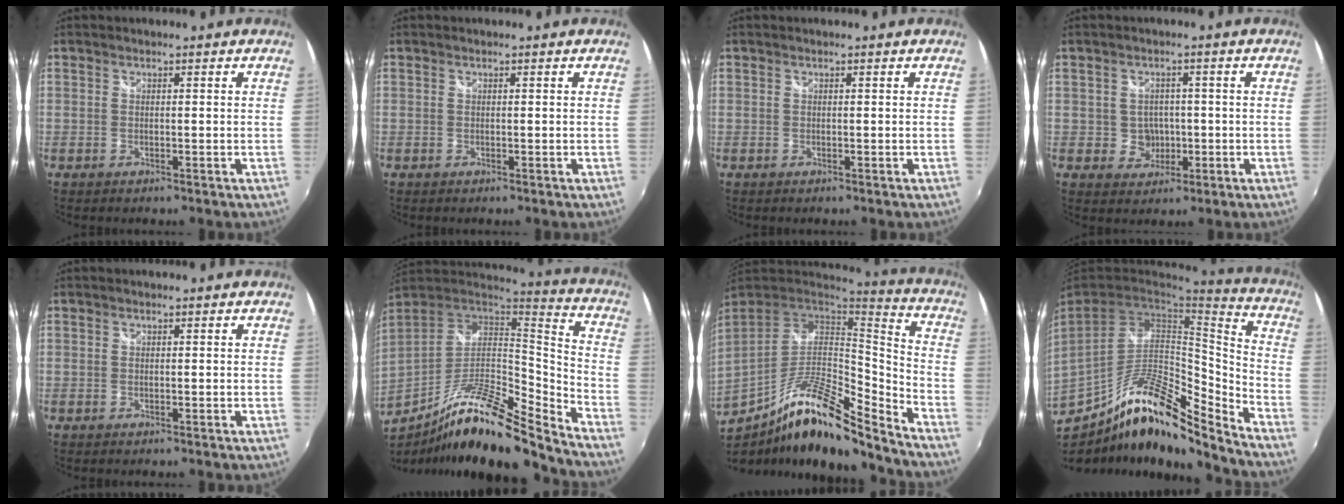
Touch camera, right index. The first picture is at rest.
{"total": 0.0}
{"total": 0.0}
{"total": 4.2, "force": [-0.5, 4.0, 1.1], "torque": [-0.026, 0.009, 0.002]}
{"total": 0.0}
{"total": 21.2, "force": [-15.5, 2.8, 14.1], "torque": [-0.243, -0.021, -0.274]}
{"total": 20.6, "force": [-14.8, 3.9, 13.7], "torque": [-0.243, -0.017, -0.260]}
{"total": 19.2, "force": [-15.0, 4.7, 11.1], "torque": [-0.206, -0.005, -0.264]}